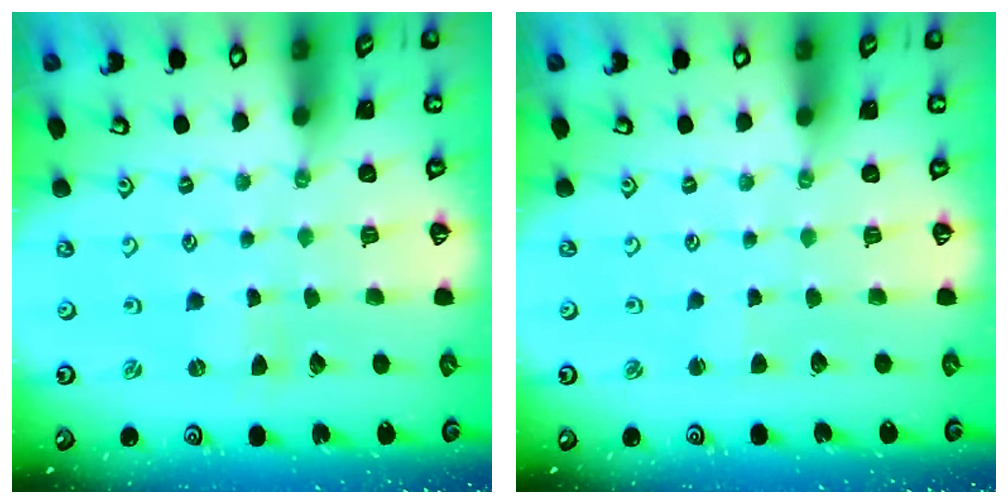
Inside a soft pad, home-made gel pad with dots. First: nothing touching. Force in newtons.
{"total": 1.3, "press": 1.3, "slide": 0.2}